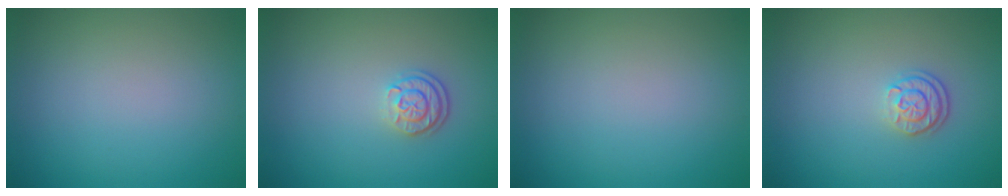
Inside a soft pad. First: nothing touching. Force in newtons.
{"total": 2.4, "press": 1.9, "slide": 1.5}
{"total": 0.0}
{"total": 2.3, "press": 1.7, "slide": 1.4}